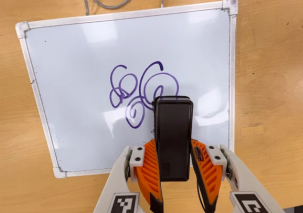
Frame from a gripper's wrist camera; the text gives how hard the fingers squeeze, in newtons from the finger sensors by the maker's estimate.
{"total": 4.2, "left": 2.8, "right": 5.5}